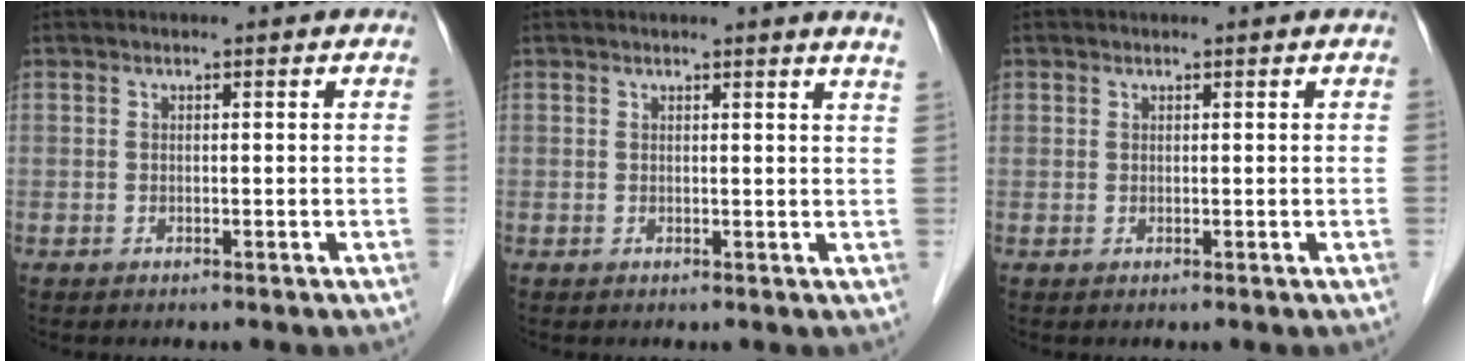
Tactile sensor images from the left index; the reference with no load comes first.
{"total": 3.1, "force": [2.7, -0.7, 1.3], "torque": [-0.019, -0.015, 0.016]}
{"total": 0.0}